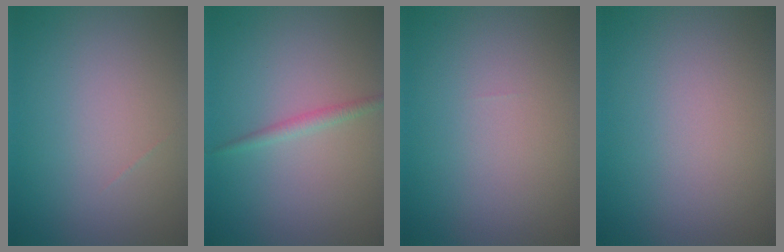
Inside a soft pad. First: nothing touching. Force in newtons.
{"total": 1.2, "press": 1.2, "slide": 0.1}
{"total": 0.0}
{"total": 0.0}